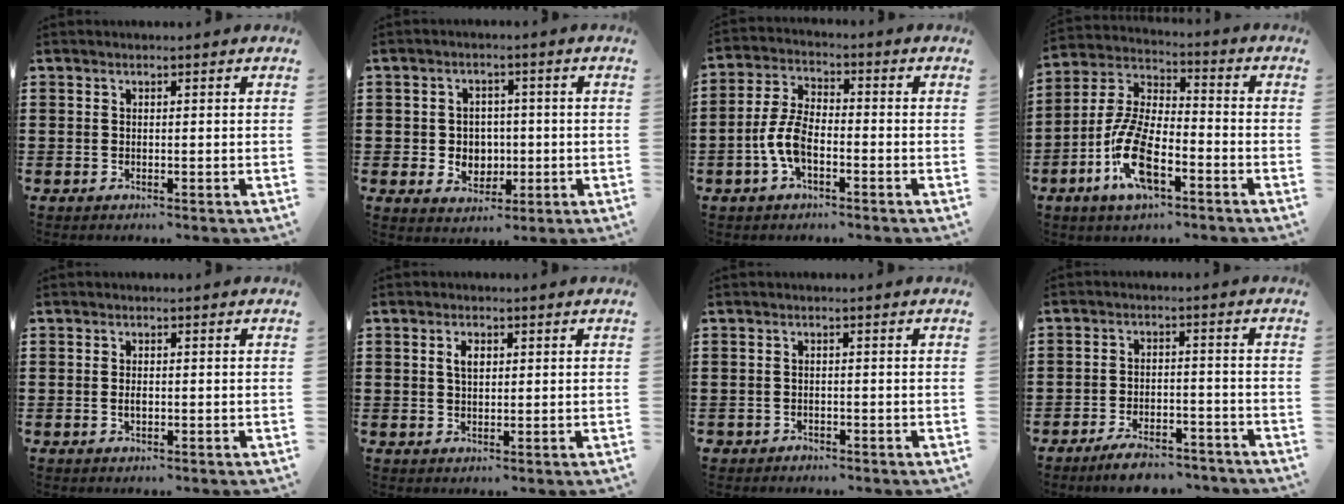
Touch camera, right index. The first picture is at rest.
{"total": 4.1, "force": [-0.2, 3.9, 1.2], "torque": [-0.029, 0.010, -0.008]}
{"total": 6.7, "force": [-2.3, 3.2, 5.3], "torque": [-0.133, -0.004, -0.051]}
{"total": 11.1, "force": [-4.7, 4.3, 9.1], "torque": [-0.218, -0.006, -0.094]}
{"total": 1.2, "force": [-0.2, 0.6, 1.1], "torque": [-0.020, 0.003, -0.005]}
{"total": 2.1, "force": [0.7, 0.9, 1.7], "torque": [-0.037, 0.006, 0.012]}
{"total": 0.9, "force": [-0.8, 0.5, 0.0], "torque": [-0.003, 0.001, -0.019]}
{"total": 4.9, "force": [-4.4, 0.8, 1.8], "torque": [-0.026, 0.008, -0.082]}